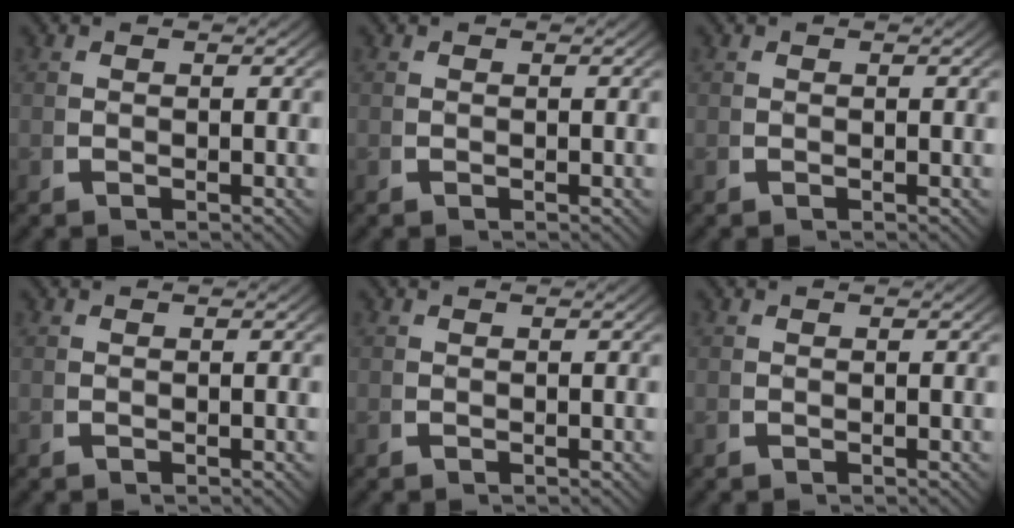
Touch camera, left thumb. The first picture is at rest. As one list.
[{"total": 0.0}, {"total": 0.0}, {"total": 0.0}, {"total": 0.0}, {"total": 0.0}]